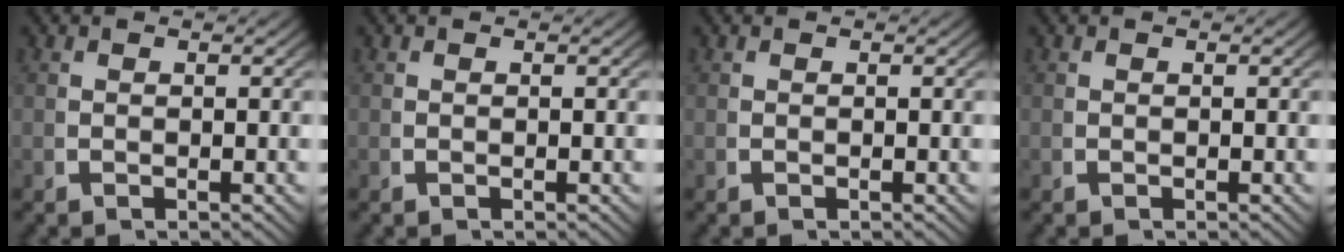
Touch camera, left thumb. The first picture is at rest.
{"total": 0.0}
{"total": 0.0}
{"total": 0.0}